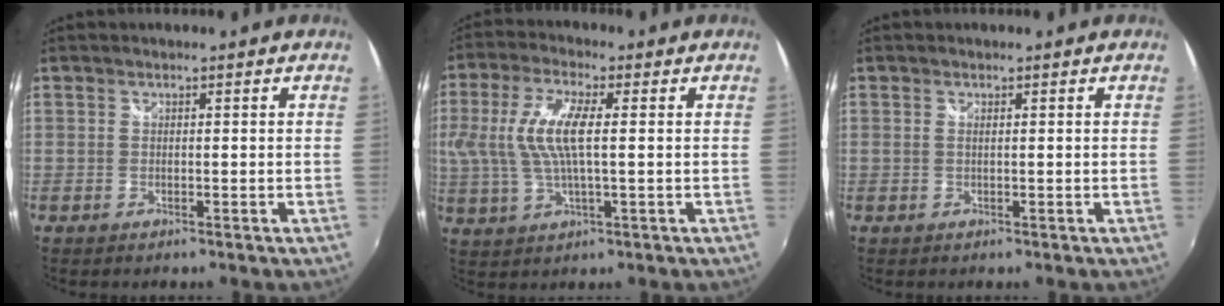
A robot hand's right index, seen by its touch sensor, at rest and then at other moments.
{"total": 11.3, "force": [1.1, 3.3, 10.7], "torque": [-0.216, 0.003, 0.023]}
{"total": 0.5, "force": [0.2, 0.0, 0.5], "torque": [-0.011, 0.000, 0.002]}